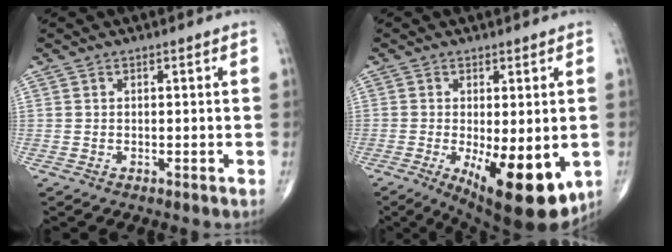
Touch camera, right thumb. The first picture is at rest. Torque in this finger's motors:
{"motor_torque": [0.19, 1.67, 0.36, -0.25, 0.12]}